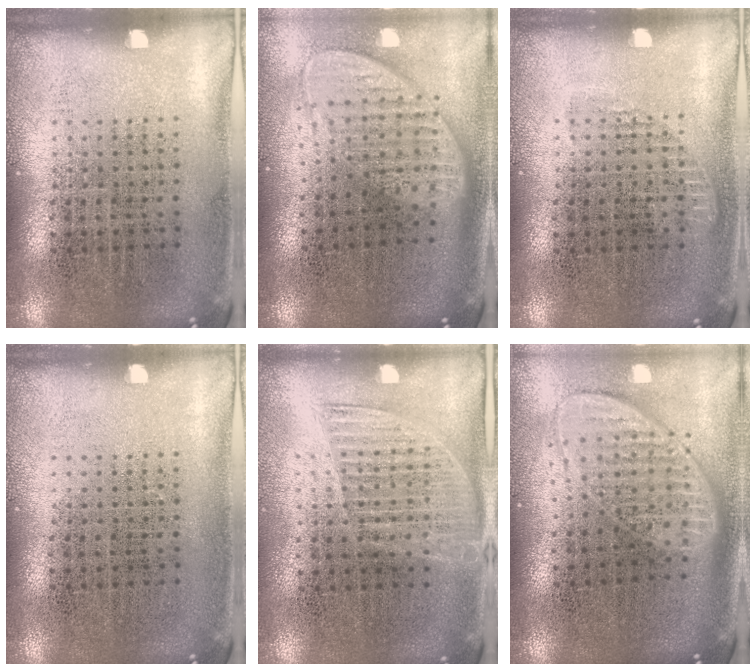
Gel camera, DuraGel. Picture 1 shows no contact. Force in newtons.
{"total": 2.0, "press": 1.6, "slide": 1.2}
{"total": 0.8, "press": 0.8, "slide": 0.2}
{"total": 0.0}
{"total": 1.3, "press": 1.1, "slide": 0.7}
{"total": 1.9, "press": 1.5, "slide": 1.2}